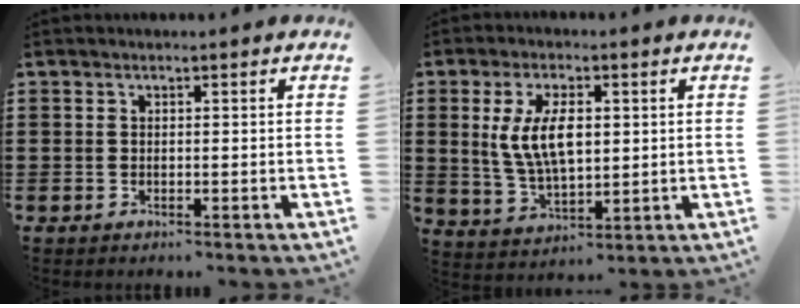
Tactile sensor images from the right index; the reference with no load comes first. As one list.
[{"total": 8.6, "force": [1.4, 4.0, 7.5], "torque": [-0.161, 0.007, 0.021]}]